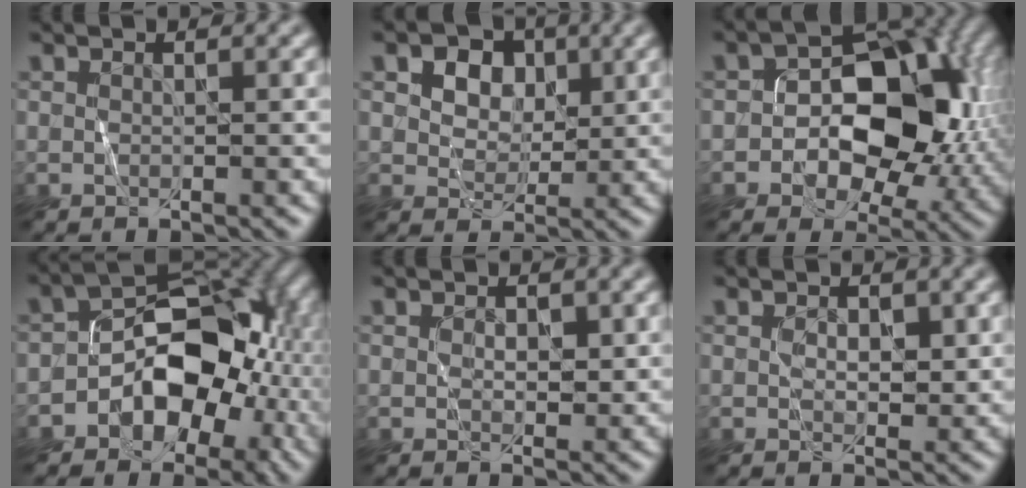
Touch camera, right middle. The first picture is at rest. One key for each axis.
{"total": 6.8, "fx": 3.5, "fy": 4.7, "fz": 3.5, "tx": -0.060, "ty": 0.024, "tz": 0.038}
{"total": 10.0, "fx": -0.8, "fy": 6.5, "fz": 7.5, "tx": -0.084, "ty": 0.022, "tz": -0.017}
{"total": 8.5, "fx": -2.6, "fy": 5.8, "fz": 5.5, "tx": -0.064, "ty": 0.016, "tz": -0.051}
{"total": 1.2, "fx": 0.5, "fy": 0.8, "fz": 0.7, "tx": -0.011, "ty": 0.002, "tz": 0.012}
{"total": 1.5, "fx": 0.6, "fy": 1.1, "fz": 0.9, "tx": -0.014, "ty": 0.001, "tz": 0.014}